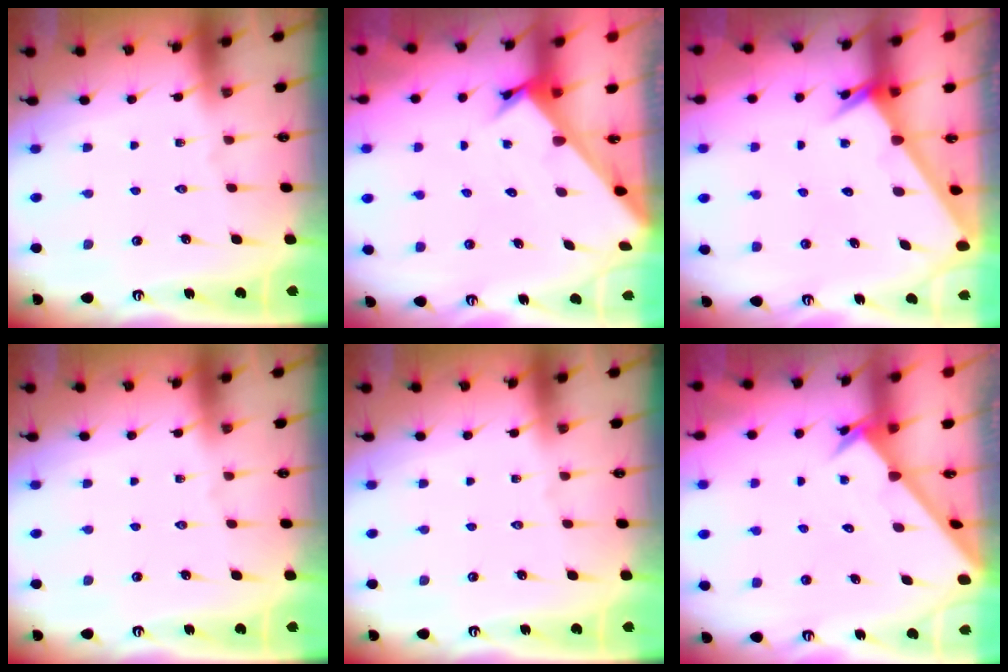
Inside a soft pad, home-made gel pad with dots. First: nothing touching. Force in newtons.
{"total": 2.6, "press": 2.6, "slide": 0.2}
{"total": 2.3, "press": 2.3, "slide": 0.1}
{"total": 0.0}
{"total": 0.0}
{"total": 2.6, "press": 2.6, "slide": 0.2}